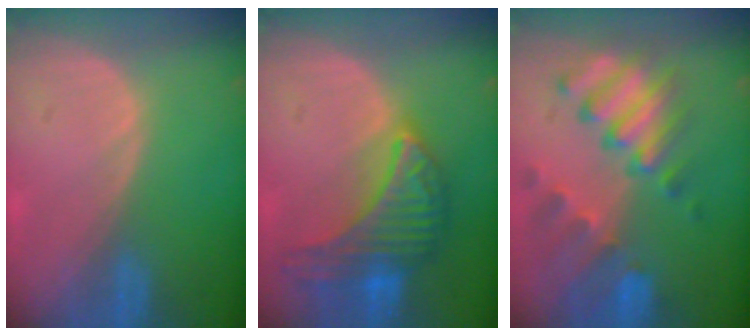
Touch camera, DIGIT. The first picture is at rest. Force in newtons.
{"total": 9.5, "press": 9.5, "slide": 0.5}
{"total": 10.4, "press": 8.9, "slide": 5.3}